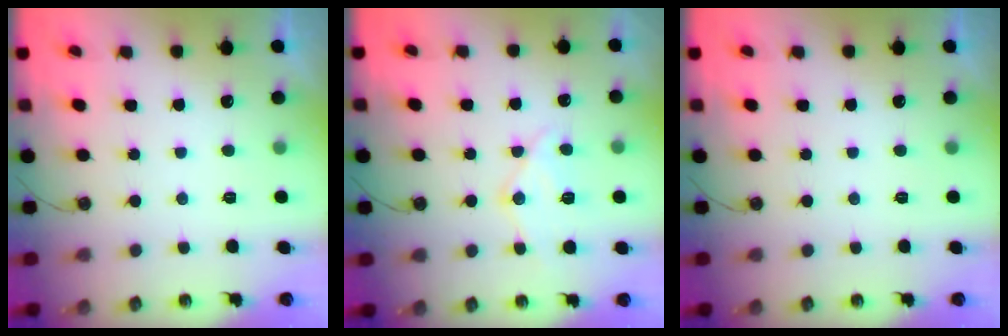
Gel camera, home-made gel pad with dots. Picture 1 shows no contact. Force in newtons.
{"total": 14.4, "press": 14.3, "slide": 1.4}
{"total": 0.0}